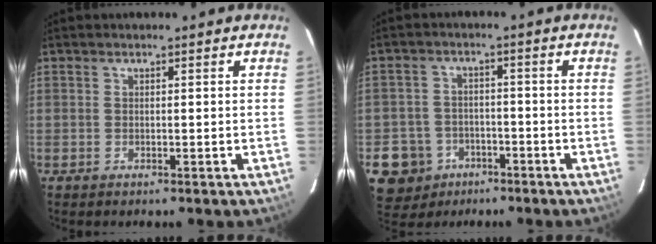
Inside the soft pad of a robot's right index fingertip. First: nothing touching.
{"total": 8.8, "force": [-4.4, 7.4, 1.4], "torque": [-0.060, 0.027, -0.064]}